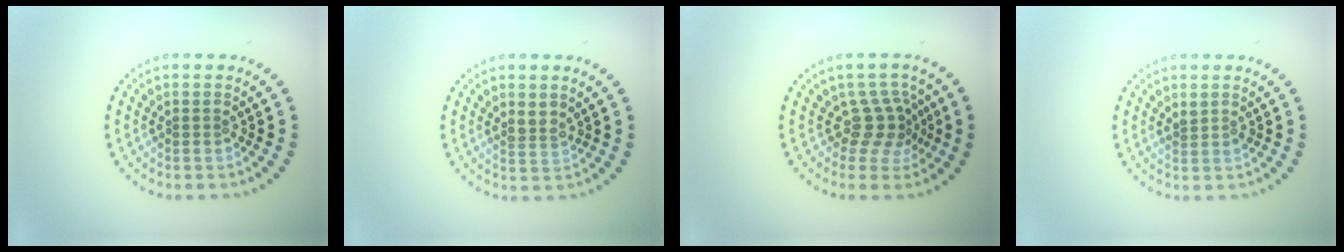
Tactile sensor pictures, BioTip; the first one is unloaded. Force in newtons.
{"total": 1.7, "press": 1.4, "slide": 1.0}
{"total": 2.8, "press": 2.2, "slide": 1.8}
{"total": 1.0, "press": 0.8, "slide": 0.5}